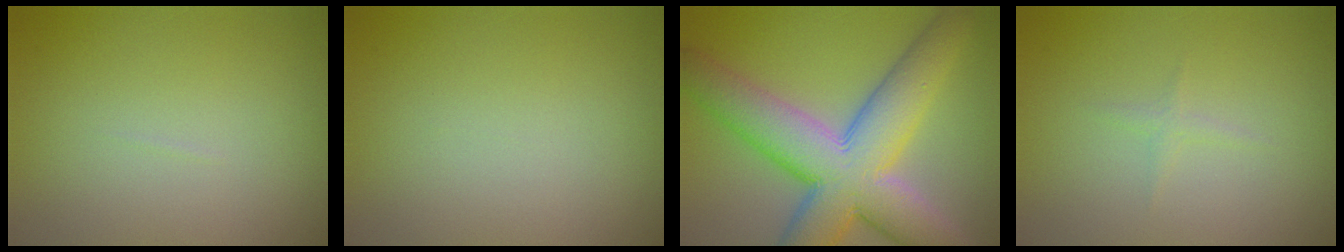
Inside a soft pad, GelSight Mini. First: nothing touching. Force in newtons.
{"total": 0.0}
{"total": 11.5, "press": 11.5, "slide": 0.5}
{"total": 0.8, "press": 0.8, "slide": 0.1}